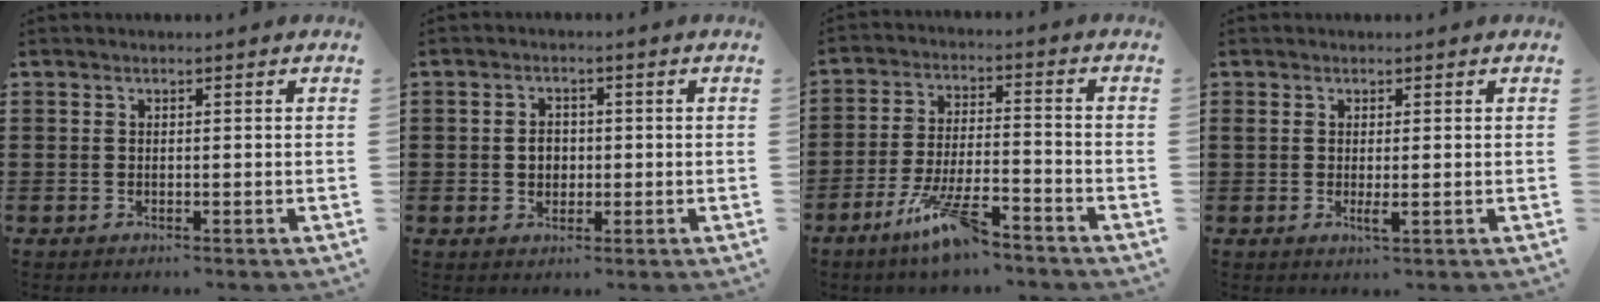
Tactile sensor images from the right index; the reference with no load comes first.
{"total": 2.7, "force": [-0.2, 2.1, 1.6], "torque": [-0.027, 0.004, -0.008]}
{"total": 9.7, "force": [-6.7, 2.0, 6.8], "torque": [-0.141, 0.004, -0.125]}
{"total": 1.9, "force": [-0.3, 0.4, 1.9], "torque": [-0.033, -0.002, -0.005]}